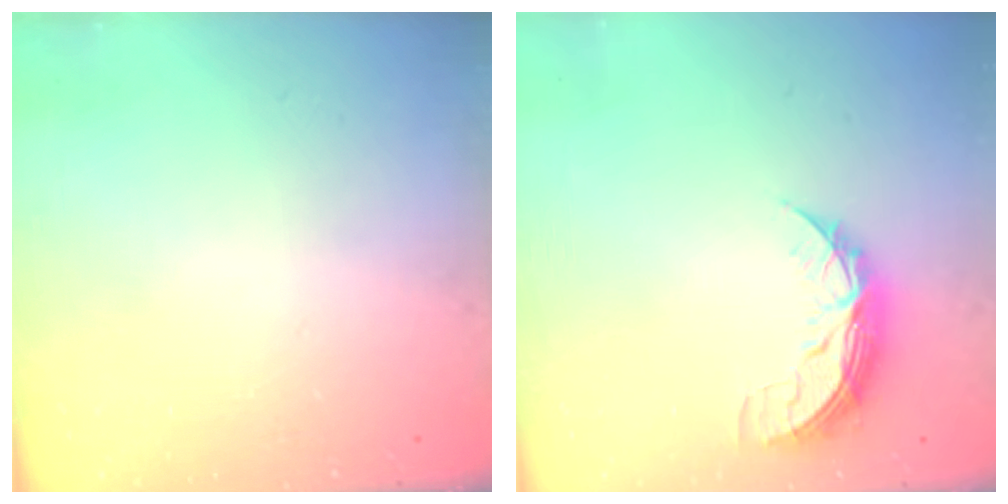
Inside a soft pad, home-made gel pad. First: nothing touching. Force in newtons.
{"total": 7.8, "press": 7.8, "slide": 0.4}